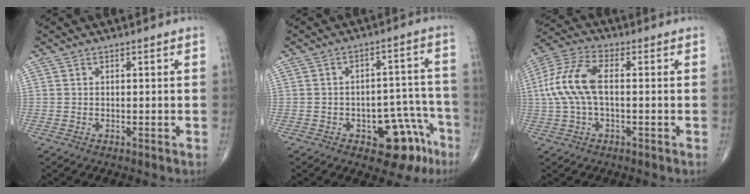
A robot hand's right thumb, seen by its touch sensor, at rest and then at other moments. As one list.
[{"total": 11.2, "force": [-5.8, 6.0, 7.4], "torque": [-0.050, 0.052, -0.070]}, {"total": 11.3, "force": [0.3, 5.6, 9.8], "torque": [-0.227, 0.031, 0.002]}]